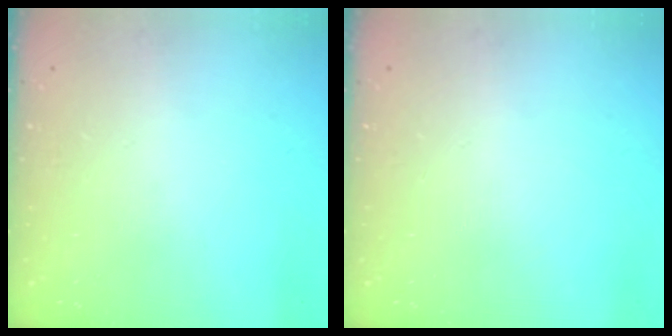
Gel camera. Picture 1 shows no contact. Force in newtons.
{"total": 0.0}